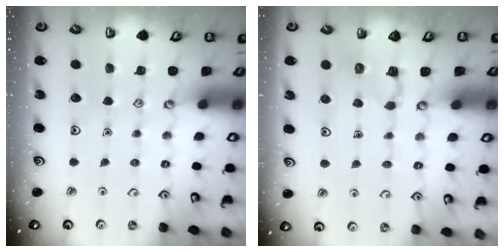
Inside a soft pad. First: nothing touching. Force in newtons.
{"total": 3.0, "press": 3.0, "slide": 0.6}